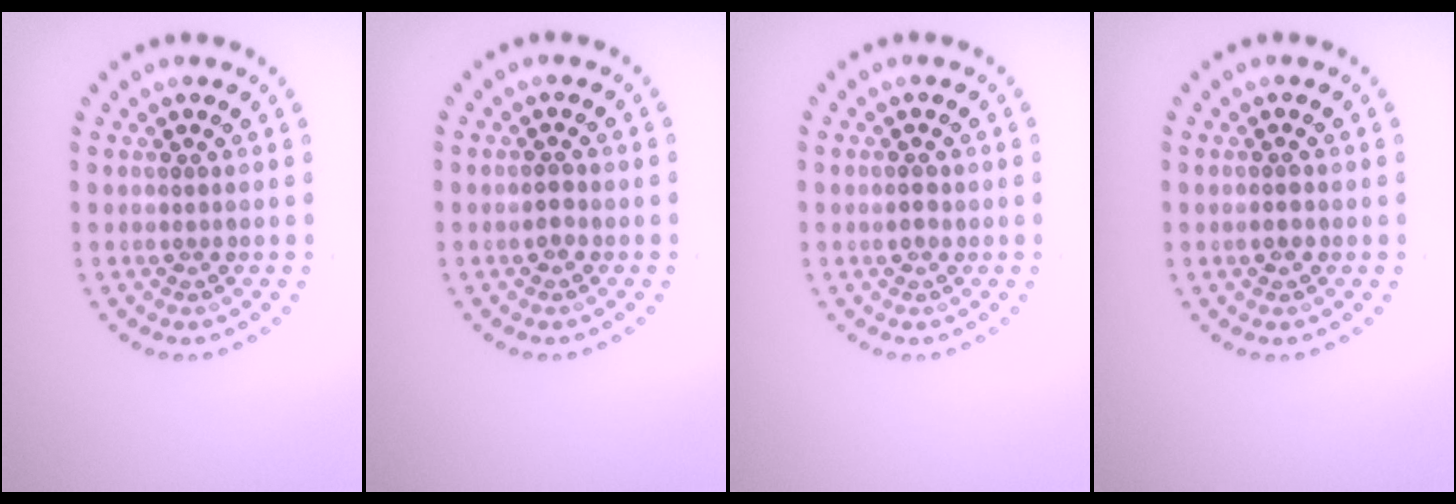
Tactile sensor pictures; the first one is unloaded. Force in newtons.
{"total": 1.0, "press": 1.0, "slide": 0.2}
{"total": 0.9, "press": 0.9, "slide": 0.2}
{"total": 1.0, "press": 0.9, "slide": 0.3}